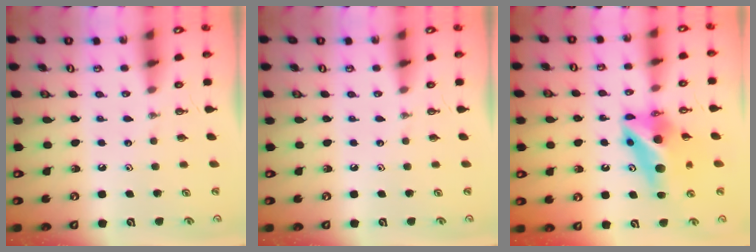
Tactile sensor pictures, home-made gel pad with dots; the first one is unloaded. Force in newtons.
{"total": 0.0}
{"total": 12.8, "press": 12.8, "slide": 1.3}